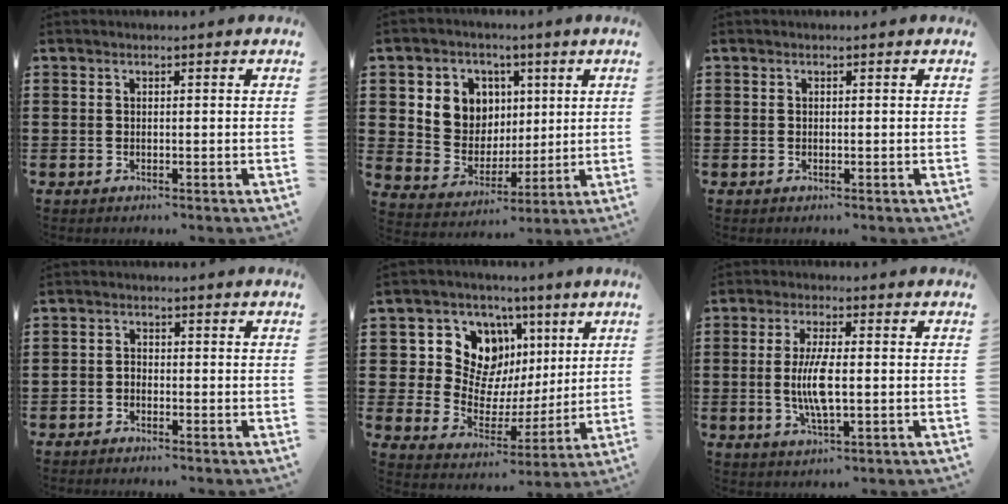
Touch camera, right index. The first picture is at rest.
{"total": 7.5, "force": [2.5, 7.0, 1.1], "torque": [-0.057, -0.004, 0.046]}
{"total": 0.0}
{"total": 1.3, "force": [-1.2, 0.5, 0.2], "torque": [-0.009, 0.001, -0.025]}
{"total": 12.5, "force": [4.9, 9.9, 5.8], "torque": [-0.136, -0.011, 0.099]}
{"total": 6.8, "force": [-0.5, 2.0, 6.4], "torque": [-0.143, -0.006, -0.019]}